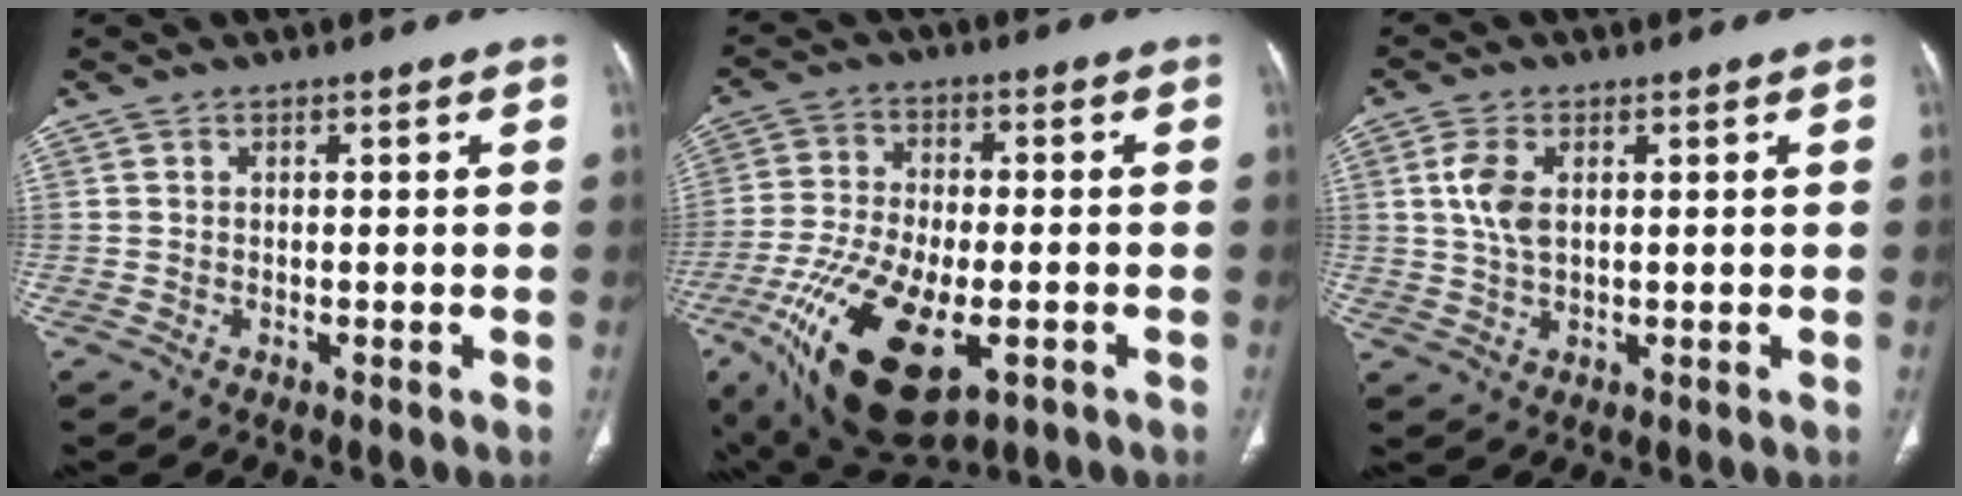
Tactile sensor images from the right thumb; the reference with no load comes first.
{"total": 20.4, "force": [-7.8, 9.4, 16.3], "torque": [-0.333, -0.005, -0.120]}
{"total": 5.8, "force": [1.4, 3.1, 4.7], "torque": [-0.106, 0.002, 0.027]}